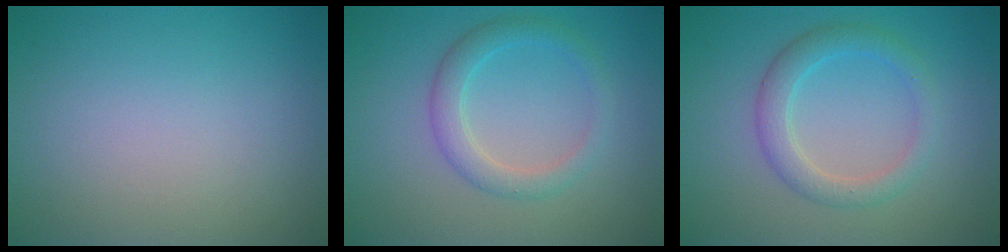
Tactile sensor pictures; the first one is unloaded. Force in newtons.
{"total": 2.7, "press": 2.7, "slide": 0.1}
{"total": 3.0, "press": 3.0, "slide": 0.2}